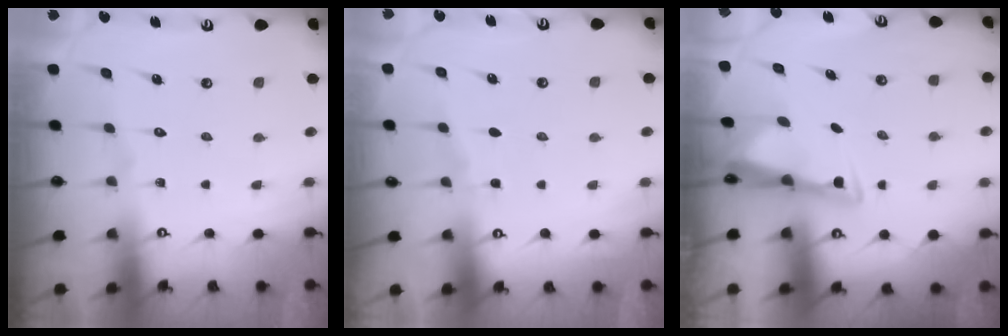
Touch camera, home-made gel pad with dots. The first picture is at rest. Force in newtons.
{"total": 2.8, "press": 2.8, "slide": 0.4}
{"total": 3.4, "press": 3.3, "slide": 0.9}